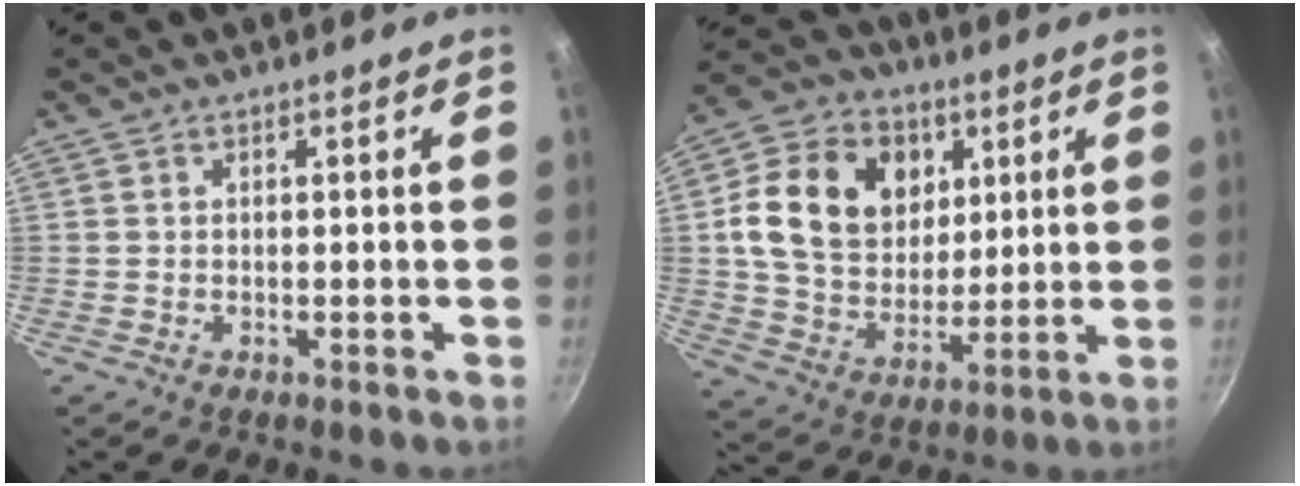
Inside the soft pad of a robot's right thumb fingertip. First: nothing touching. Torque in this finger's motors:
{"motor_torque": [0.29, 0.53, 0.53, -0.35, 0.24]}